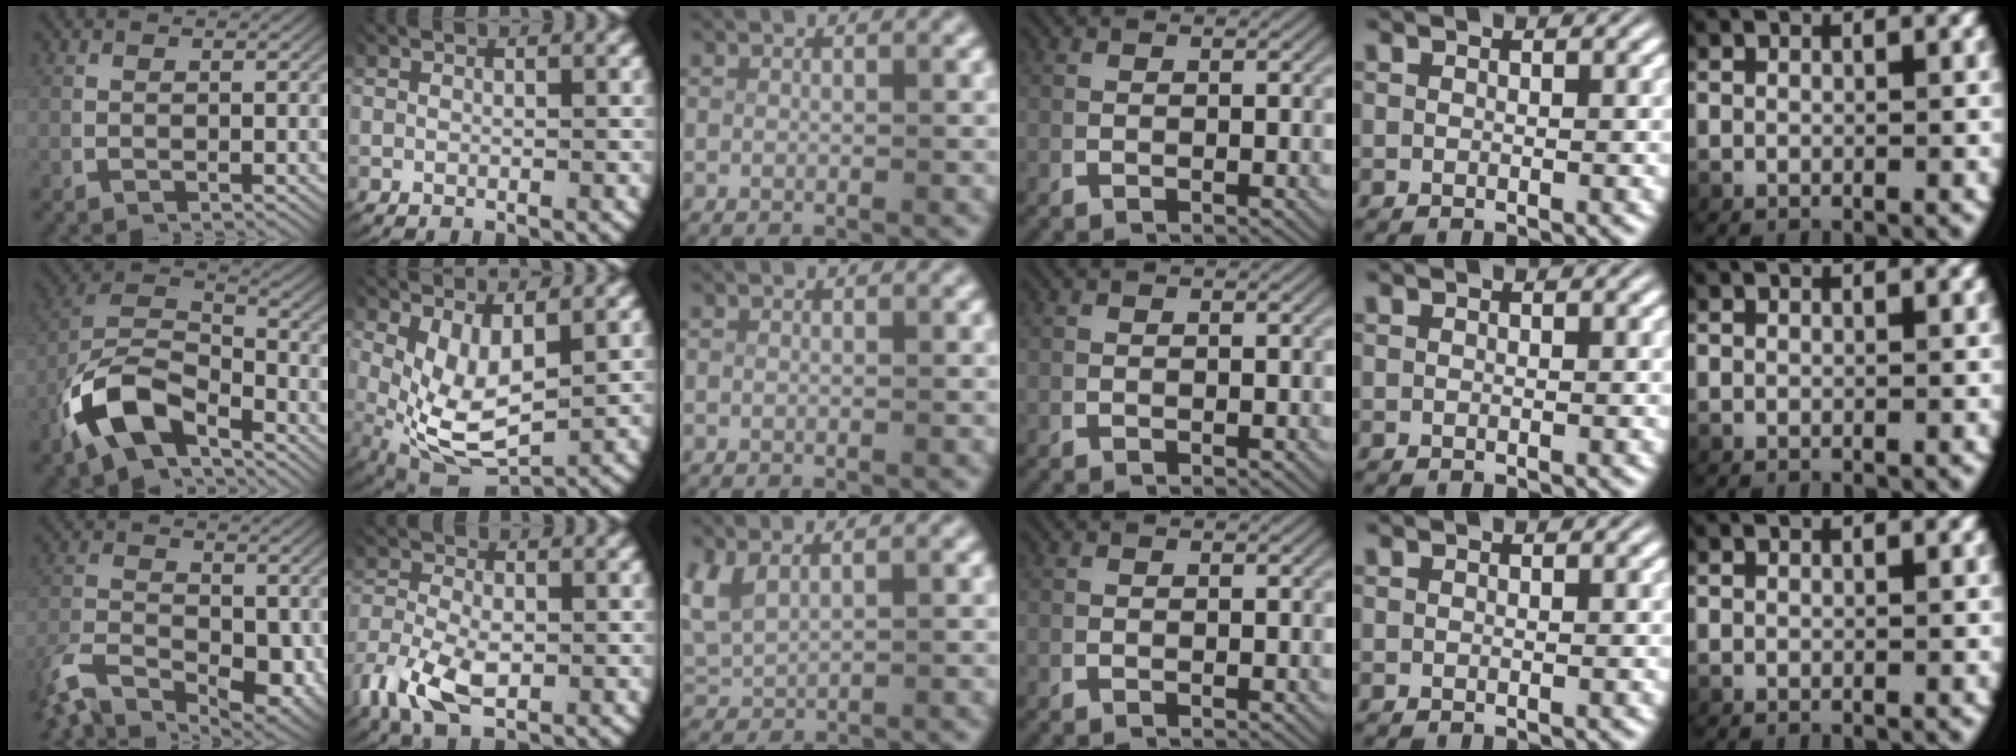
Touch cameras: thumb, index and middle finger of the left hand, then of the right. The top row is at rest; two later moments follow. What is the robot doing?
{"motion": "lift_and_place", "object": "scissors"}